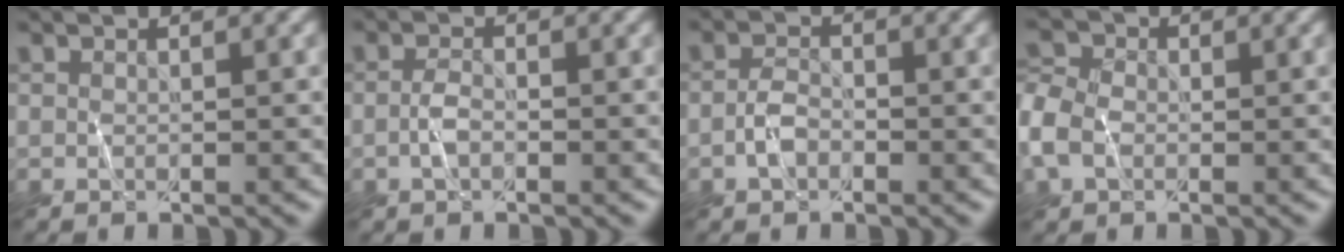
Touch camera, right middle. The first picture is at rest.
{"total": 1.2, "force": [-0.7, 0.5, 0.9], "torque": [-0.020, 0.009, -0.015]}
{"total": 1.5, "force": [-0.9, 0.9, 0.8], "torque": [-0.014, 0.011, -0.019]}
{"total": 4.0, "force": [-1.2, 3.1, 2.2], "torque": [-0.060, 0.012, -0.036]}